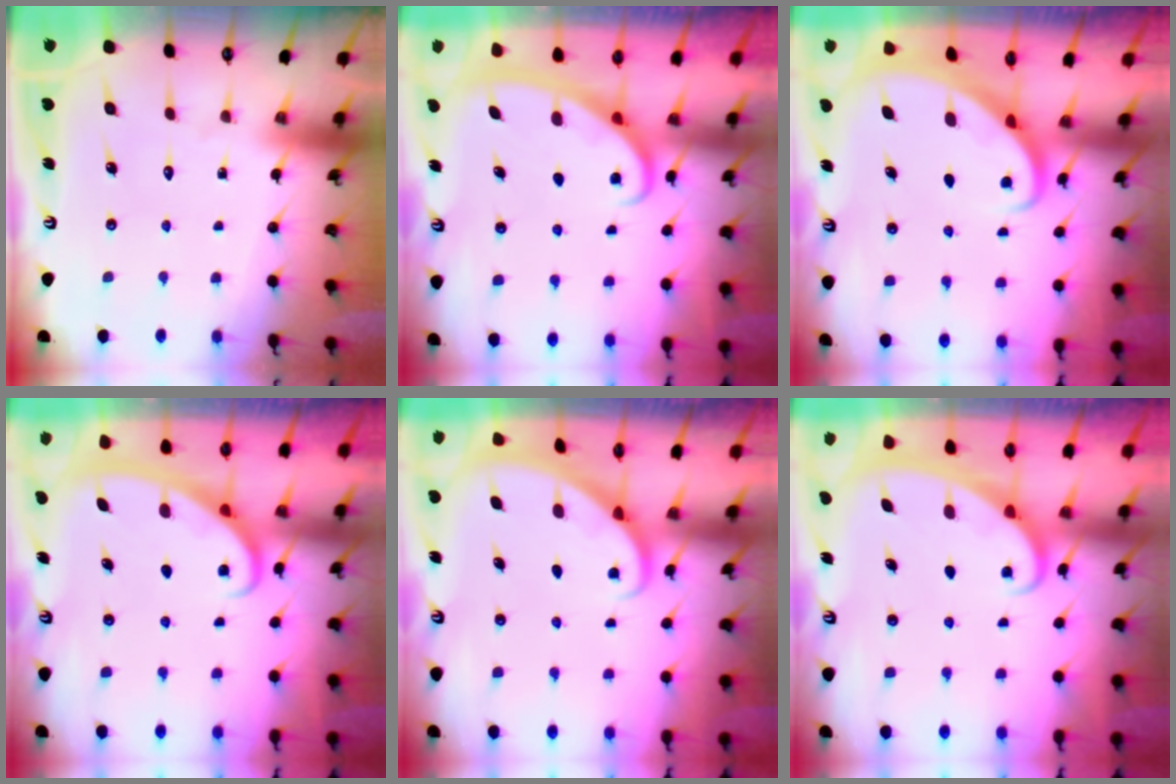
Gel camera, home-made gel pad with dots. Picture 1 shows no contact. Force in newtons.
{"total": 3.0, "press": 3.0, "slide": 0.4}
{"total": 2.2, "press": 2.2, "slide": 0.3}
{"total": 3.0, "press": 3.0, "slide": 0.4}
{"total": 2.1, "press": 2.1, "slide": 0.1}
{"total": 2.3, "press": 2.3, "slide": 0.4}